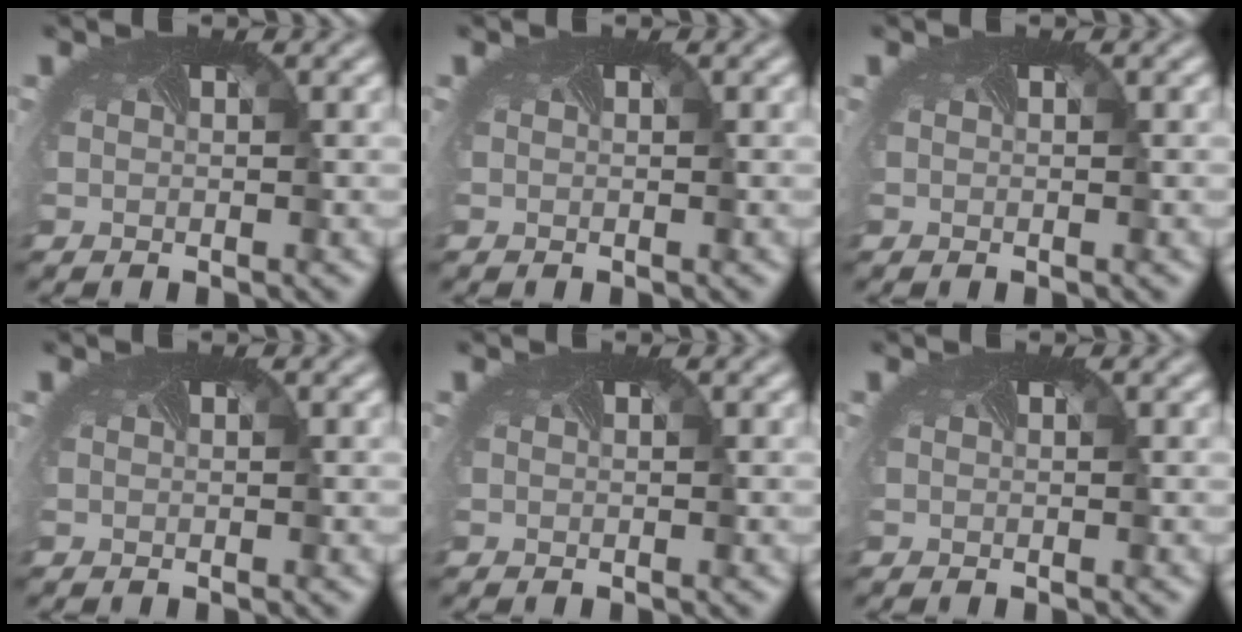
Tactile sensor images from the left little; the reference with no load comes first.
{"total": 0.0}
{"total": 0.0}
{"total": 0.0}
{"total": 0.0}
{"total": 0.0}